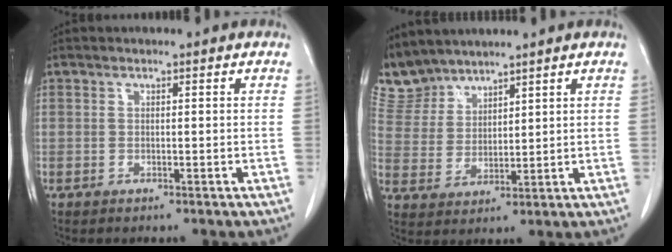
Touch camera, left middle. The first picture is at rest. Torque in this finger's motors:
{"motor_torque": [0.44, -1.56, 0.07, 0.00]}